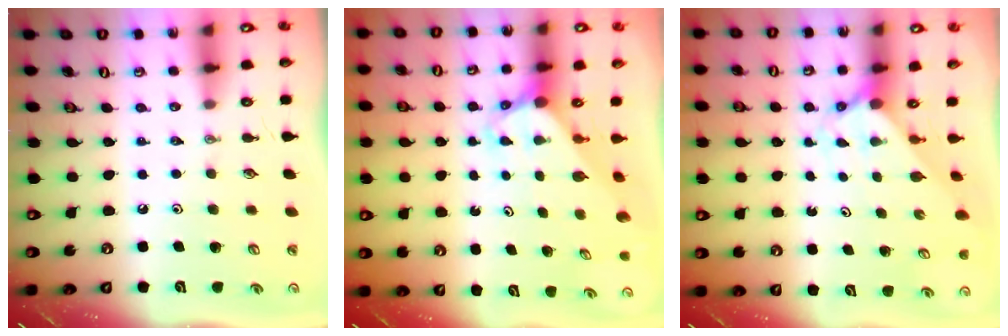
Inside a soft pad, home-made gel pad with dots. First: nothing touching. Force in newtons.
{"total": 3.2, "press": 3.2, "slide": 0.2}
{"total": 2.0, "press": 2.0, "slide": 0.2}